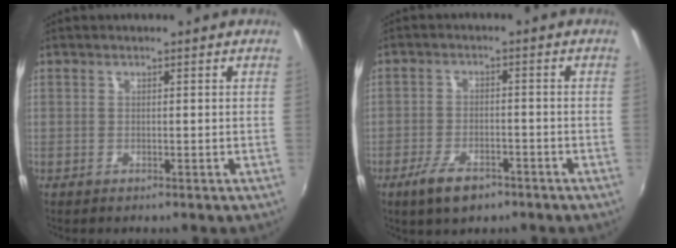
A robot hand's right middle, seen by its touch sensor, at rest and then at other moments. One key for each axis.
{"total": 6.9, "fx": -4.6, "fy": 2.8, "fz": 4.3, "tx": -0.104, "ty": -0.011, "tz": -0.080}